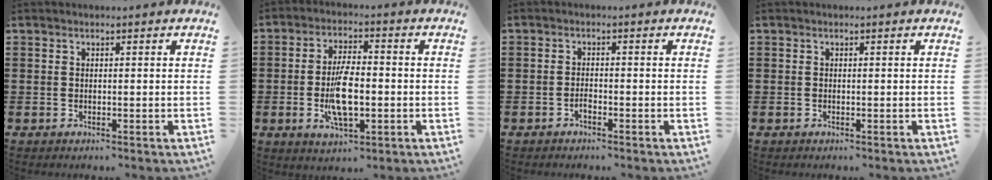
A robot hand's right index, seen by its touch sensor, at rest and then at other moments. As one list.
[{"total": 8.0, "force": [-1.4, 3.2, 7.2], "torque": [-0.150, -0.002, -0.029]}, {"total": 1.1, "force": [-0.9, 0.2, 0.6], "torque": [-0.014, -0.004, -0.016]}, {"total": 0.0}]